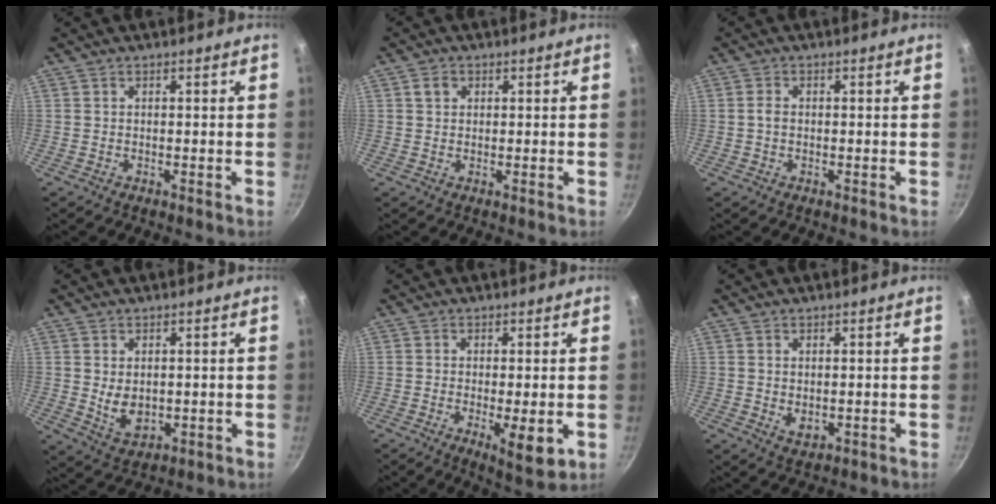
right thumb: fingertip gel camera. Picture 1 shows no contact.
{"total": 2.1, "force": [0.7, 1.7, 1.0], "torque": [-0.009, 0.003, 0.011]}
{"total": 1.6, "force": [-0.1, 1.2, 1.1], "torque": [-0.022, 0.006, -0.004]}
{"total": 5.9, "force": [0.5, 4.0, 4.3], "torque": [-0.064, -0.015, 0.021]}
{"total": 6.8, "force": [-1.3, 2.1, 6.3], "torque": [-0.093, -0.013, -0.012]}
{"total": 2.8, "force": [0.4, 1.9, 2.0], "torque": [-0.032, -0.009, 0.012]}